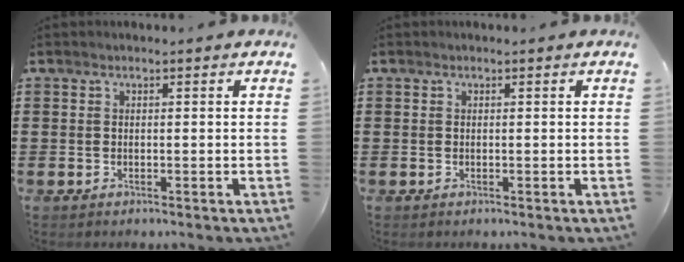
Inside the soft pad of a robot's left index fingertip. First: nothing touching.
{"total": 0.0}